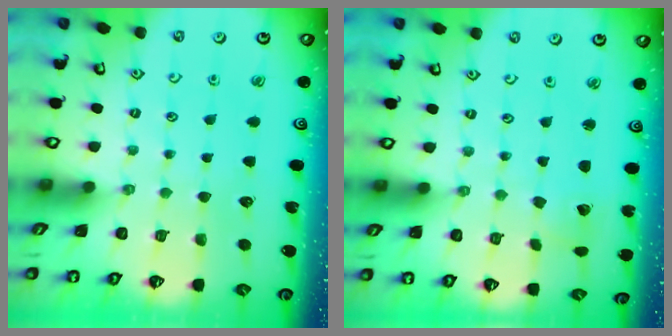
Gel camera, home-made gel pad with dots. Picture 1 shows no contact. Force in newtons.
{"total": 2.2, "press": 2.2, "slide": 0.1}